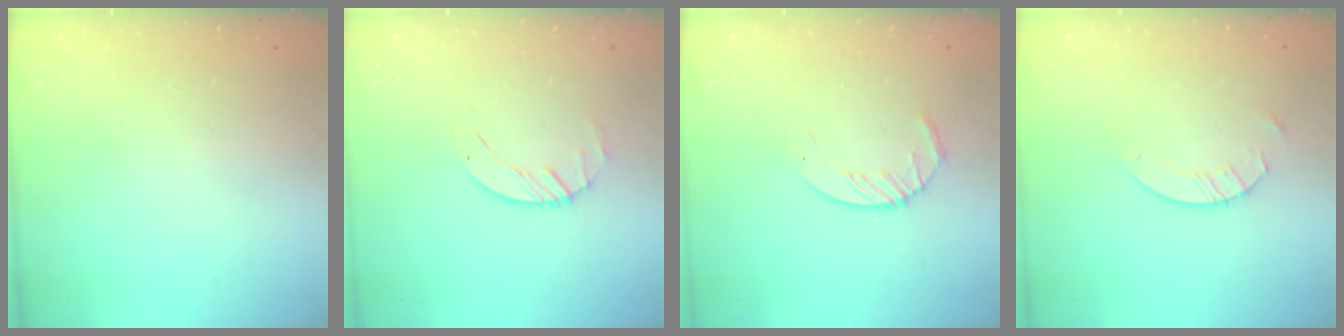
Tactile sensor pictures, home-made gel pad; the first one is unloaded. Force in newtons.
{"total": 1.5, "press": 1.5, "slide": 0.2}
{"total": 4.6, "press": 4.6, "slide": 0.5}
{"total": 2.0, "press": 2.0, "slide": 0.2}